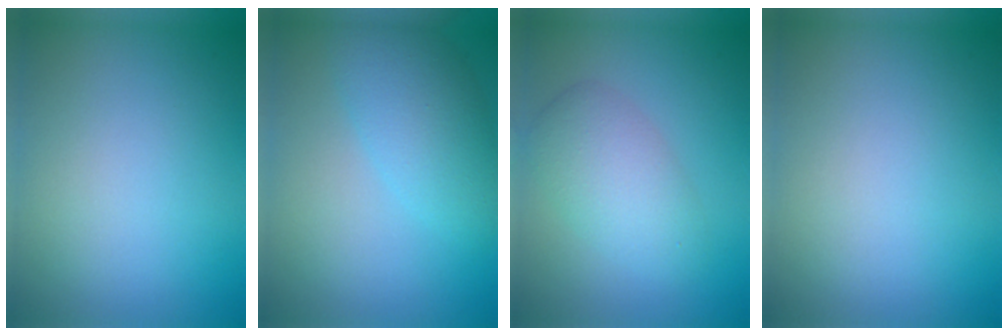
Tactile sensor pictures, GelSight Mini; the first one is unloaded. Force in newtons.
{"total": 4.6, "press": 4.6, "slide": 0.3}
{"total": 4.1, "press": 4.1, "slide": 0.2}
{"total": 0.0}